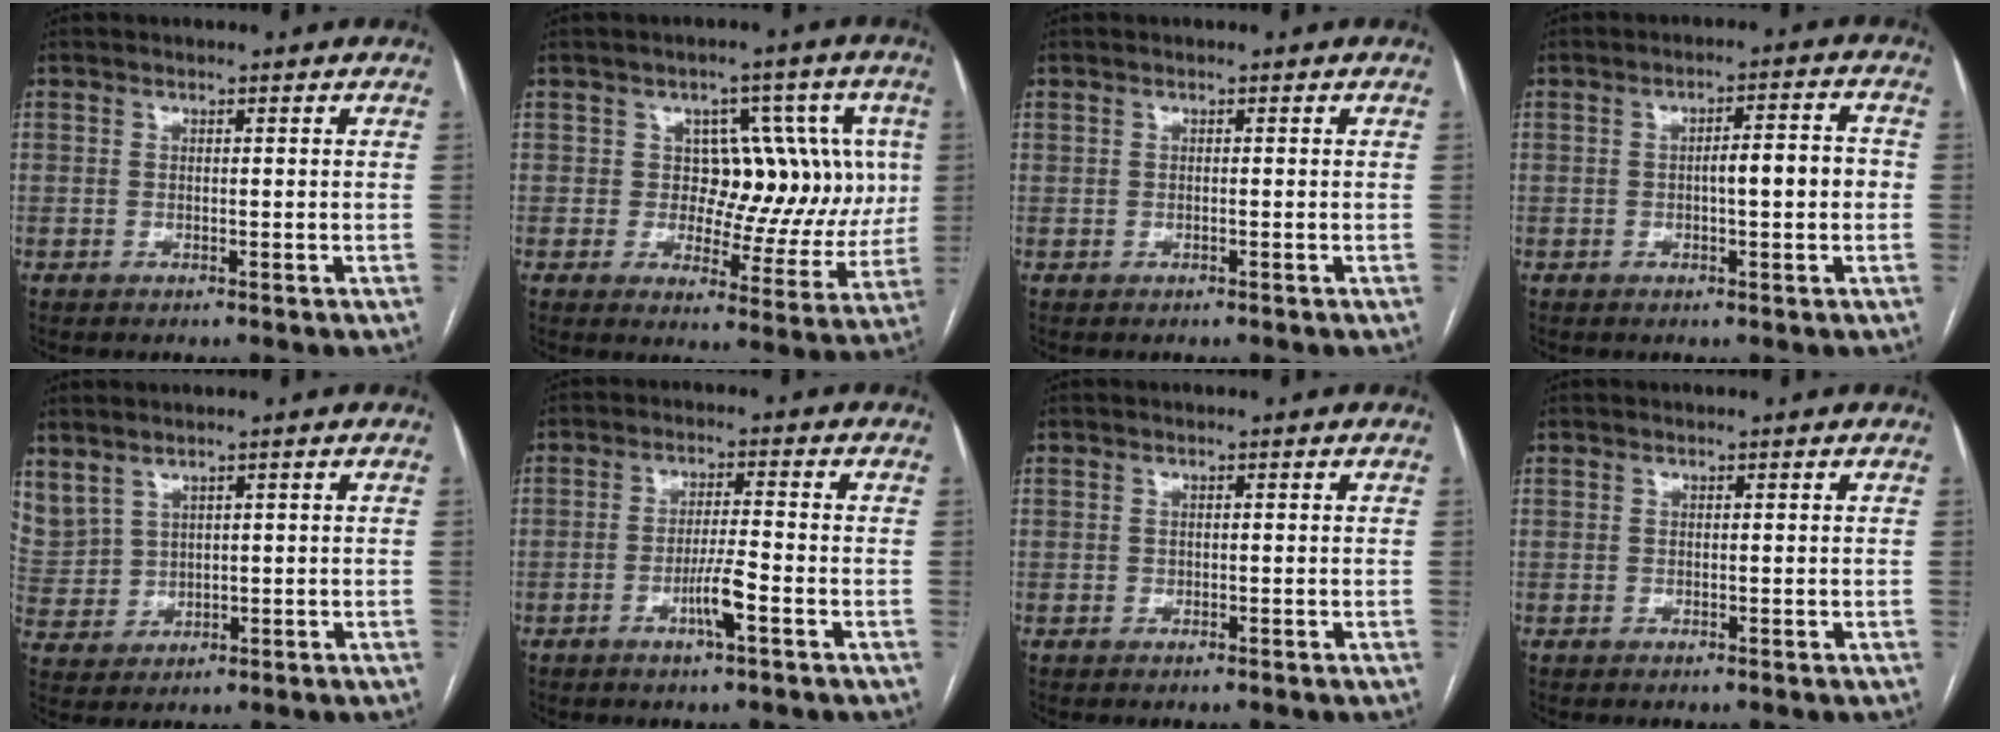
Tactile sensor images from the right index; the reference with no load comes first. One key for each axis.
{"total": 11.0, "fx": 2.1, "fy": 7.3, "fz": 7.9, "tx": -0.068, "ty": 0.026, "tz": 0.035}
{"total": 0.0}
{"total": 5.5, "fx": -0.4, "fy": 1.1, "fz": 5.4, "tx": -0.080, "ty": 0.017, "tz": -0.004}
{"total": 8.4, "fx": 5.0, "fy": 6.0, "fz": 3.1, "tx": -0.103, "ty": 0.015, "tz": 0.126}
{"total": 4.8, "fx": -2.1, "fy": 0.0, "fz": 4.3, "tx": -0.079, "ty": -0.006, "tz": -0.041}
{"total": 0.0}
{"total": 0.0}